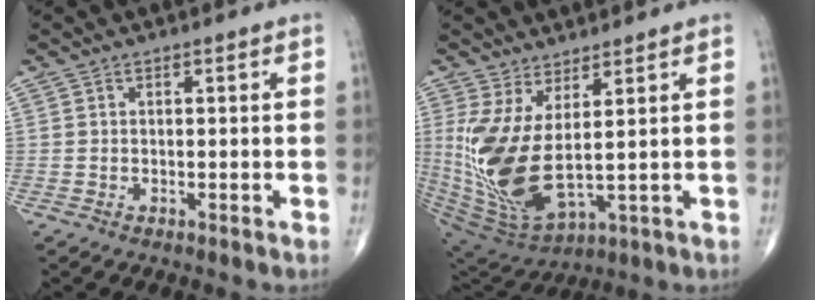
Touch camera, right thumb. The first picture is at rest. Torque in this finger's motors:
{"motor_torque": [1.52, 2.01, 0.75, -0.54, 0.62]}